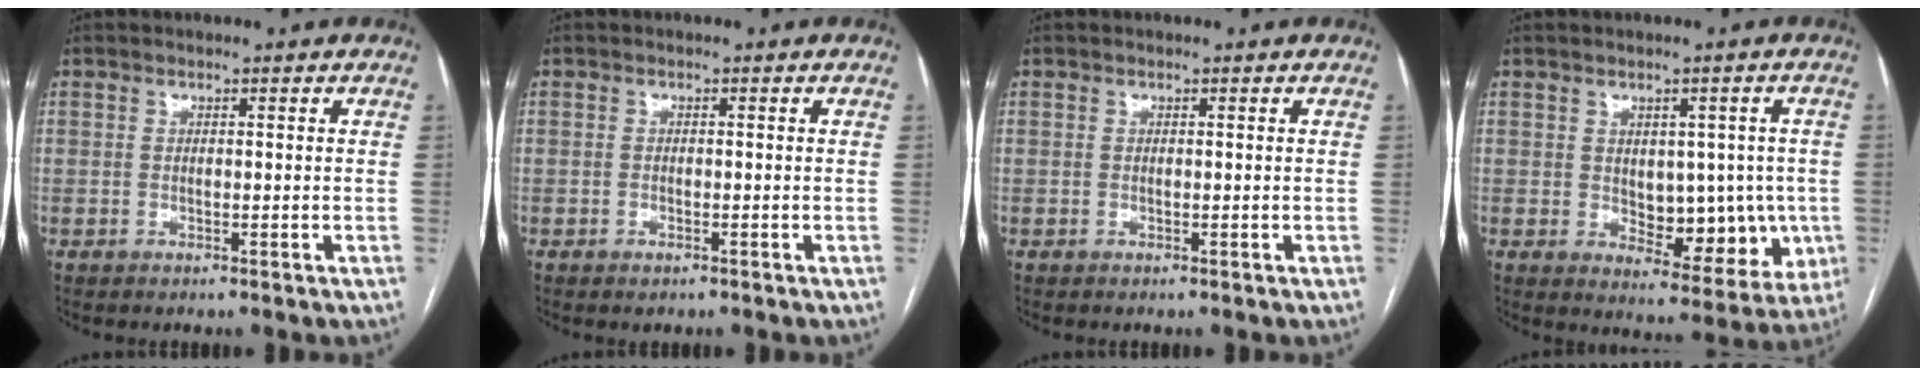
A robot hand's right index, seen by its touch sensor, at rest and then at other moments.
{"total": 0.8, "force": [-0.5, 0.3, 0.4], "torque": [-0.009, -0.001, -0.005]}
{"total": 0.0}
{"total": 10.1, "force": [-0.5, 5.9, 8.2], "torque": [-0.086, 0.006, 0.012]}